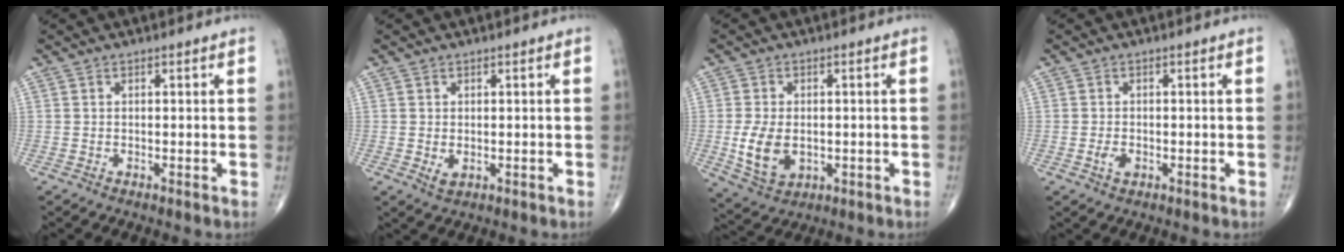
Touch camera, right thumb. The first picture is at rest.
{"total": 1.9, "force": [-0.2, 1.2, 1.4], "torque": [-0.021, -0.003, 0.001]}
{"total": 8.3, "force": [-1.1, 5.5, 6.1], "torque": [-0.108, -0.007, -0.009]}
{"total": 1.9, "force": [-0.7, 1.2, 1.4], "torque": [-0.025, 0.001, -0.012]}